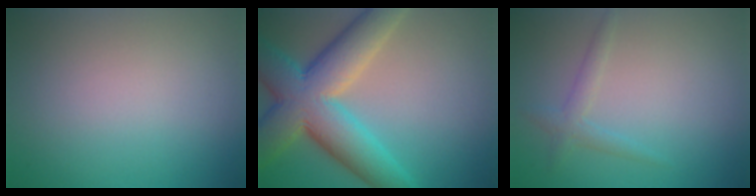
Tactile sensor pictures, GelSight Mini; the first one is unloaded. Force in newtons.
{"total": 11.5, "press": 11.5, "slide": 0.8}
{"total": 1.6, "press": 1.6, "slide": 0.1}